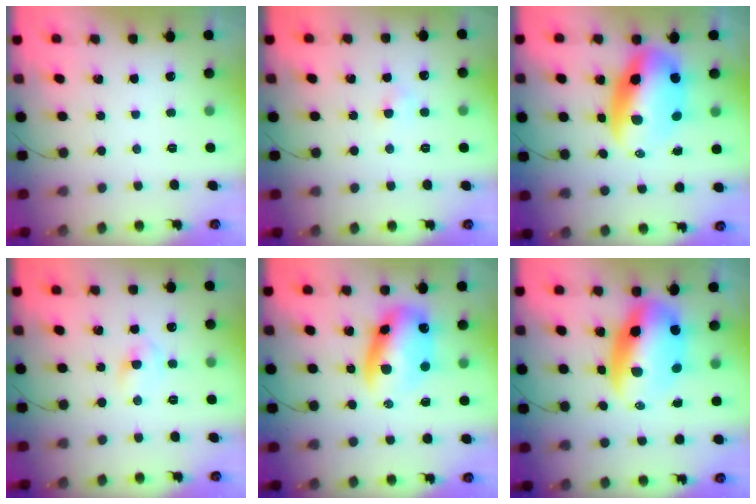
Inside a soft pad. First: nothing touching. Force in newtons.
{"total": 2.9, "press": 2.7, "slide": 1.1}
{"total": 12.8, "press": 12.4, "slide": 3.0}
{"total": 5.7, "press": 5.4, "slide": 1.7}
{"total": 12.3, "press": 11.9, "slide": 3.1}
{"total": 12.8, "press": 12.4, "slide": 3.0}